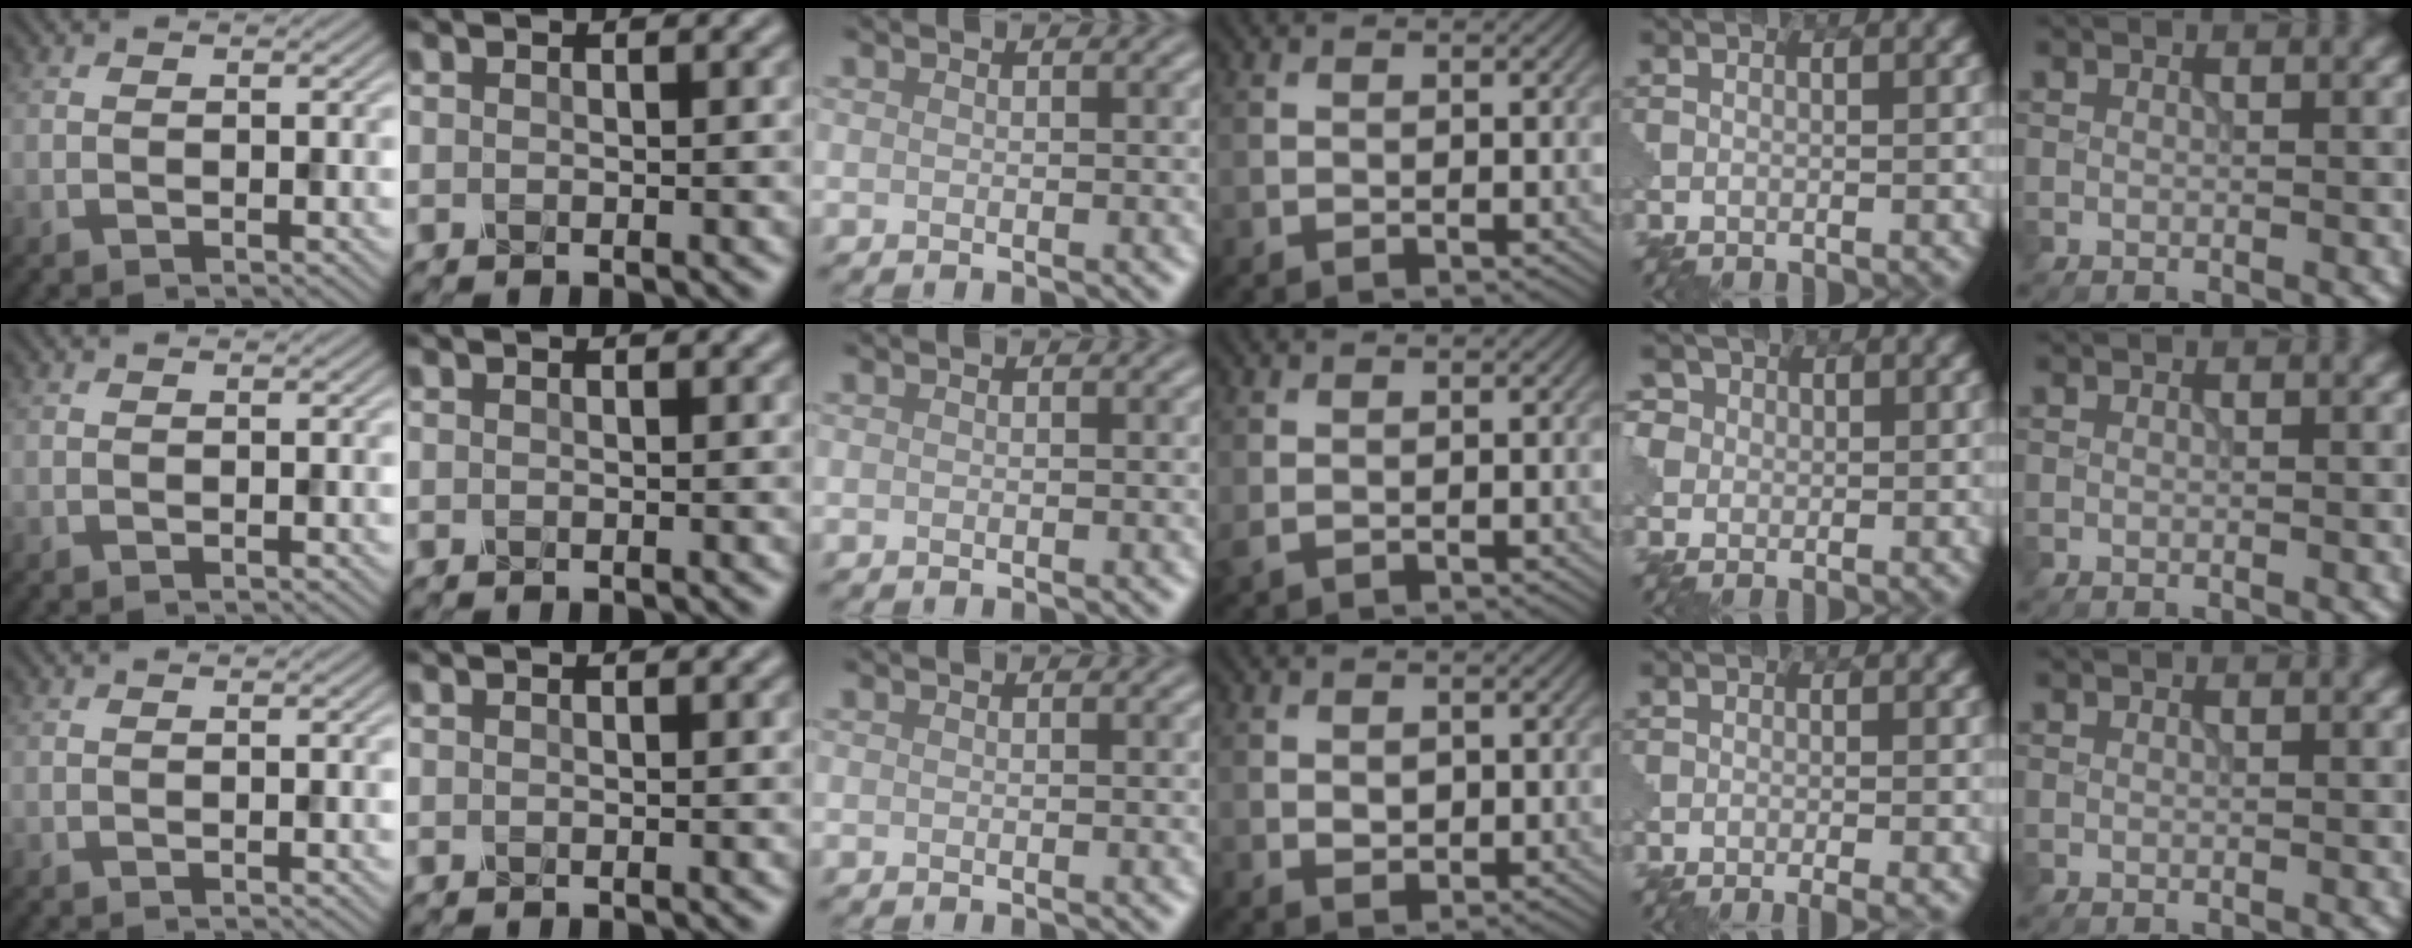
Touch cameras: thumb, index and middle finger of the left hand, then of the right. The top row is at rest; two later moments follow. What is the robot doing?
{"motion": "wrap", "object": "tissue paper"}